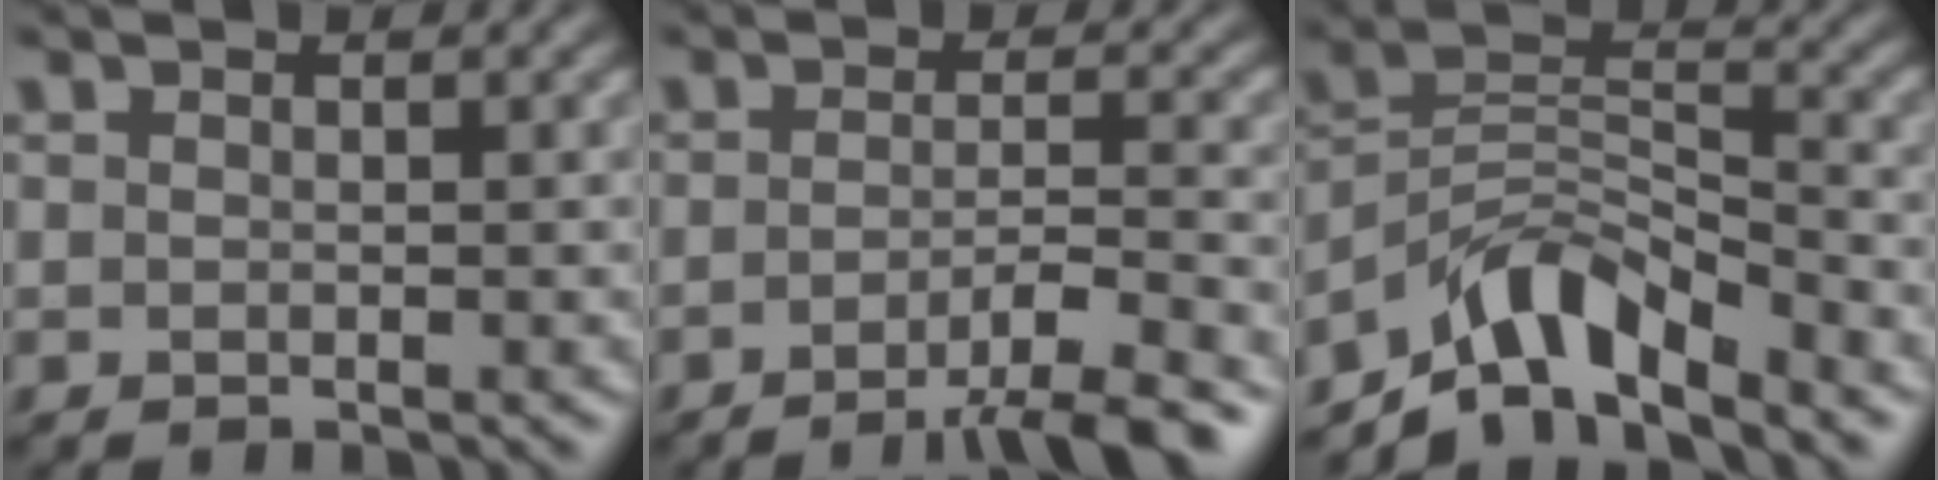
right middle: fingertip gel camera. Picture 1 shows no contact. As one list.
[{"total": 5.6, "force": [-3.7, 0.9, 4.2], "torque": [-0.049, 0.008, -0.054]}, {"total": 6.9, "force": [-5.7, 2.2, 3.1], "torque": [-0.044, 0.007, -0.110]}]